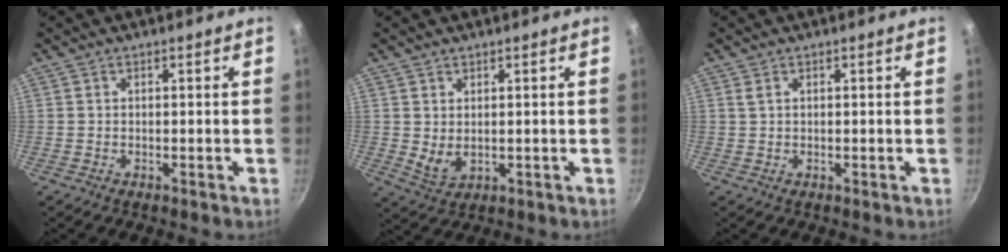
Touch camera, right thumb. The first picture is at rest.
{"total": 3.5, "force": [1.0, 2.1, 2.6], "torque": [-0.045, -0.016, 0.027]}
{"total": 0.9, "force": [0.5, 0.3, 0.6], "torque": [-0.014, 0.001, 0.012]}